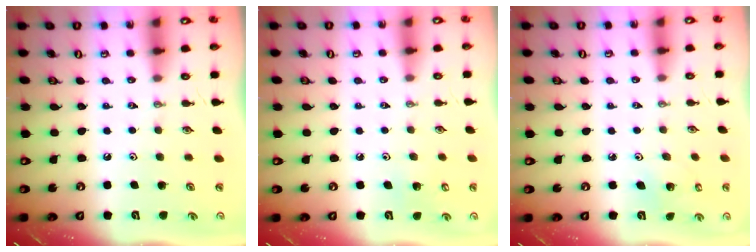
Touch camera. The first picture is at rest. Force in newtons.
{"total": 4.5, "press": 4.4, "slide": 0.3}
{"total": 3.1, "press": 3.1, "slide": 0.2}